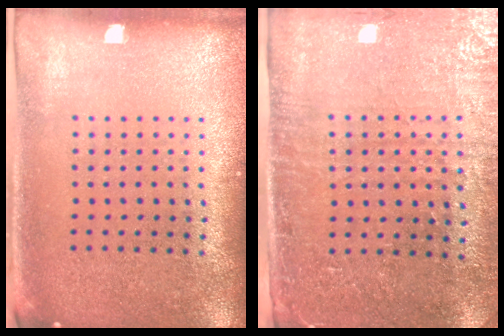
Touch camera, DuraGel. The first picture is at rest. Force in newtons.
{"total": 3.0, "press": 2.7, "slide": 1.3}